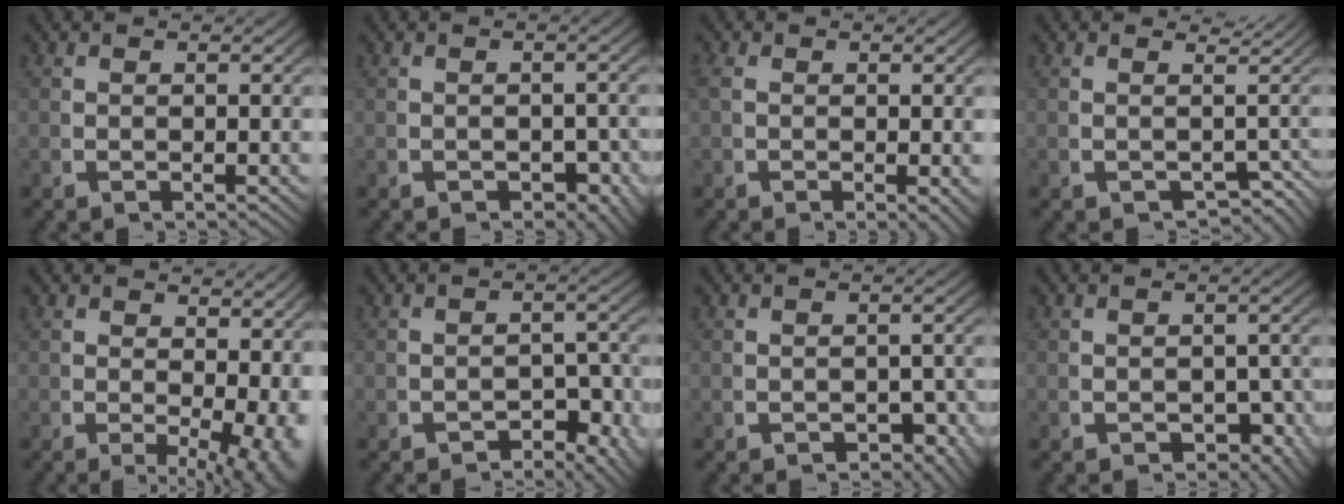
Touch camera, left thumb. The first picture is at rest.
{"total": 1.9, "force": [-0.9, 1.4, 1.0], "torque": [-0.014, -0.011, -0.014]}
{"total": 1.7, "force": [-0.1, 0.7, 1.6], "torque": [-0.034, -0.007, 0.006]}
{"total": 3.5, "force": [-0.8, 2.5, 2.2], "torque": [-0.017, -0.017, -0.011]}
{"total": 5.3, "force": [-0.4, 2.8, 4.5], "torque": [-0.054, -0.029, 0.006]}
{"total": 3.8, "force": [-2.5, 2.0, 2.1], "torque": [-0.029, -0.014, -0.039]}
{"total": 2.3, "force": [-1.6, 1.3, 1.0], "torque": [-0.009, -0.011, -0.025]}
{"total": 2.8, "force": [-1.5, 1.9, 1.5], "torque": [-0.017, -0.016, -0.021]}